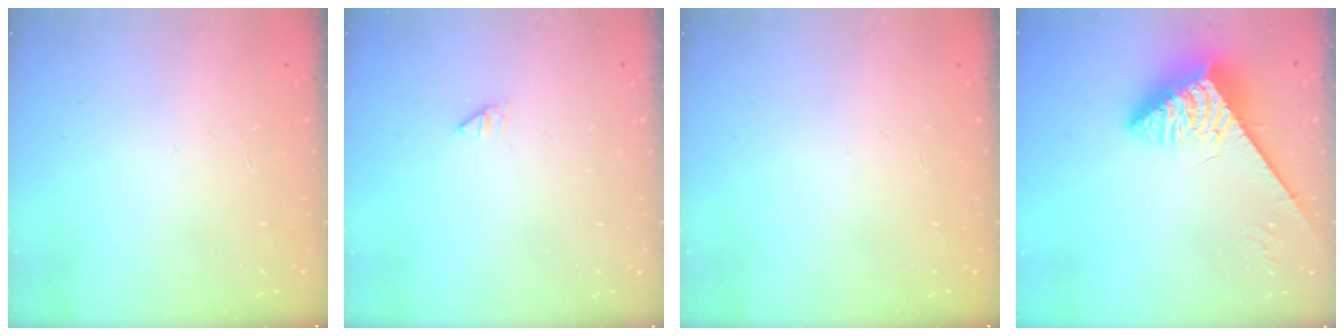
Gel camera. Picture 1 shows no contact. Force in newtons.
{"total": 0.0}
{"total": 0.0}
{"total": 4.8, "press": 4.8, "slide": 0.5}